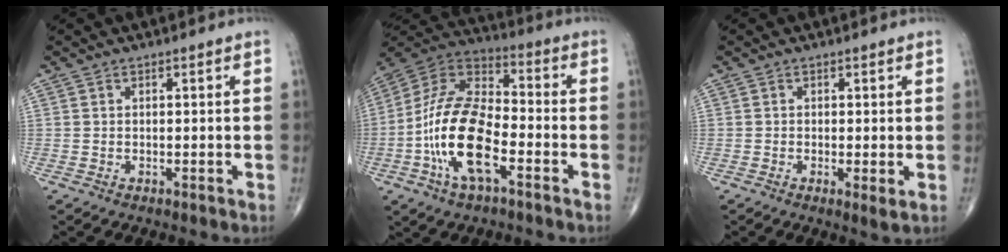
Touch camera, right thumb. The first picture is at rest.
{"total": 18.2, "force": [-5.5, 8.2, 15.2], "torque": [-0.295, 0.034, -0.107]}
{"total": 2.0, "force": [-0.2, 0.4, 1.9], "torque": [-0.041, -0.010, -0.009]}